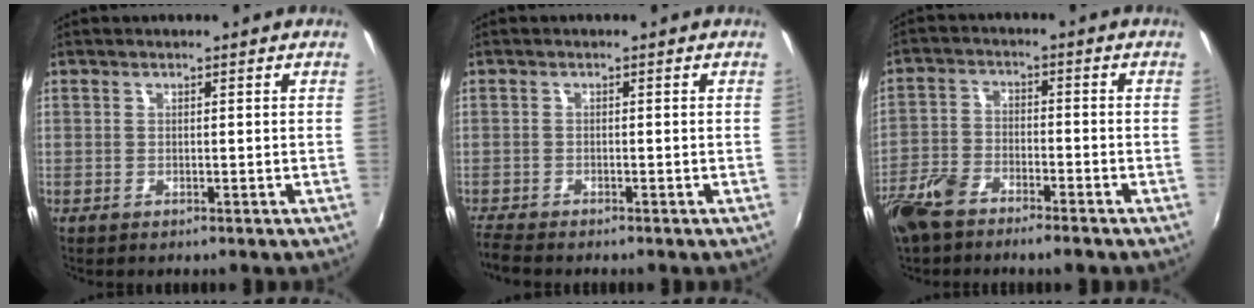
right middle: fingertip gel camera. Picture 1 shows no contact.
{"total": 3.2, "force": [-3.0, 0.3, 0.9], "torque": [-0.030, -0.019, -0.061]}
{"total": 9.0, "force": [-6.9, 3.2, 4.9], "torque": [-0.121, -0.009, -0.135]}